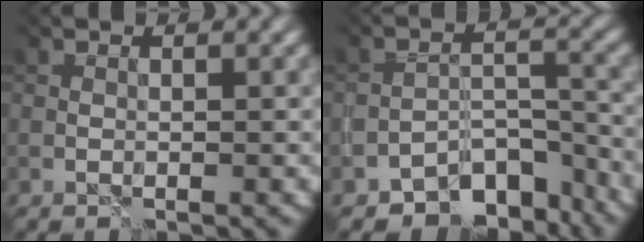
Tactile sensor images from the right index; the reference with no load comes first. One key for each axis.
{"total": 5.6, "fx": -5.1, "fy": 2.0, "fz": 1.1, "tx": 0.002, "ty": -0.007, "tz": -0.087}